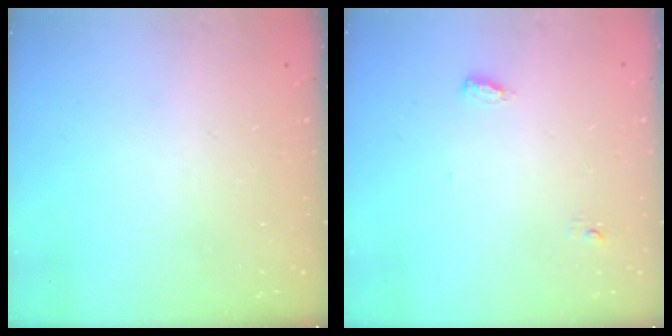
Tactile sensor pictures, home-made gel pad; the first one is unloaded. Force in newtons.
{"total": 3.7, "press": 3.5, "slide": 1.2}